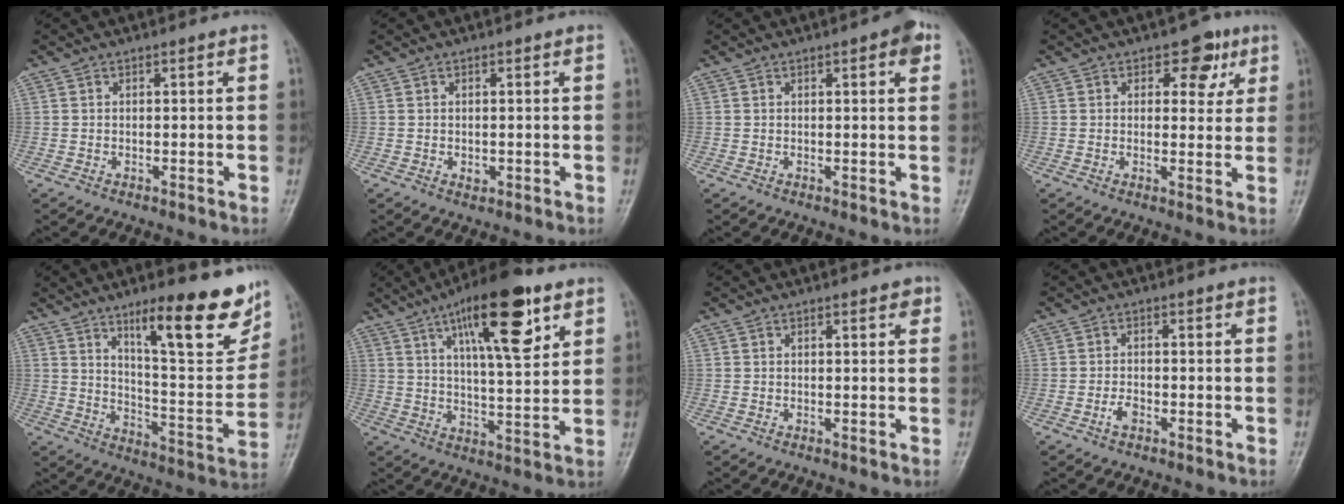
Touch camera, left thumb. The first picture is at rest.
{"total": 1.2, "force": [-0.1, 1.0, 0.7], "torque": [-0.008, -0.001, 0.001]}
{"total": 3.3, "force": [1.5, 1.0, 2.8], "torque": [-0.030, 0.000, 0.014]}
{"total": 5.8, "force": [2.7, 3.8, 3.3], "torque": [-0.004, -0.008, 0.029]}
{"total": 19.3, "force": [12.2, 4.7, 14.2], "torque": [-0.157, -0.077, 0.188]}
{"total": 17.1, "force": [8.7, 5.2, 13.9], "torque": [-0.195, -0.032, 0.136]}
{"total": 1.6, "force": [0.9, 0.6, 1.1], "torque": [-0.010, -0.002, 0.009]}
{"total": 2.1, "force": [-1.1, 1.2, 1.4], "torque": [-0.026, 0.006, -0.022]}